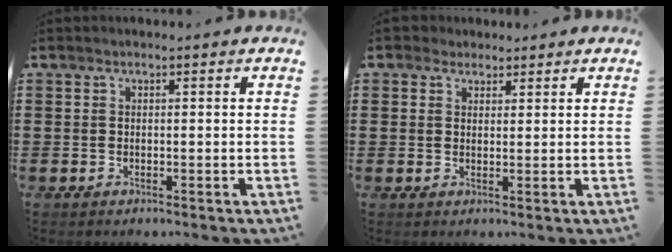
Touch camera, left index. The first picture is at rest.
{"total": 2.5, "force": [1.9, 1.7, 0.2], "torque": [-0.013, 0.012, 0.036]}